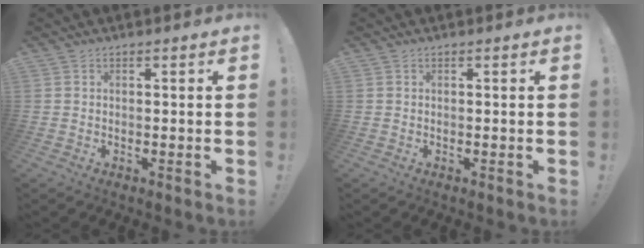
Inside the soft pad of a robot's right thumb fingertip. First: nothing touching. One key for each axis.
{"total": 0.0}